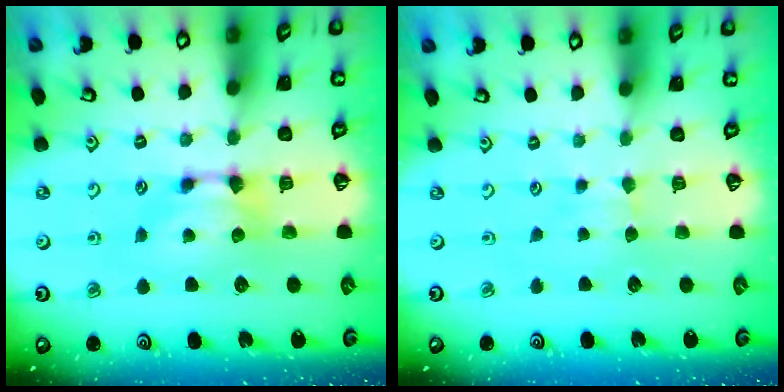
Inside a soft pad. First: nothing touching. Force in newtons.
{"total": 2.3, "press": 2.3, "slide": 0.4}